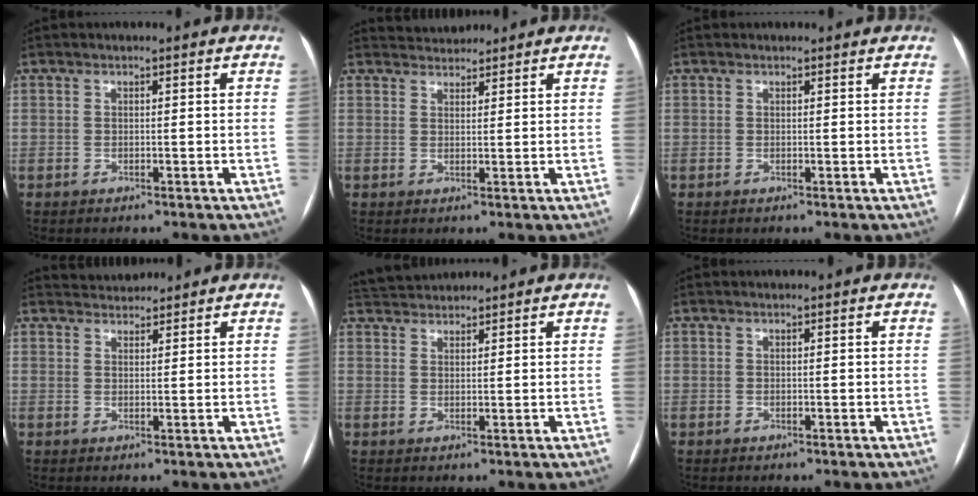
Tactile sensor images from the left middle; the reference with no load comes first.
{"total": 3.1, "force": [3.1, 0.7, -0.1], "torque": [-0.003, 0.022, 0.054]}
{"total": 0.9, "force": [0.9, 0.3, 0.0], "torque": [-0.008, 0.009, 0.010]}
{"total": 3.0, "force": [2.9, 0.7, -0.1], "torque": [-0.003, 0.021, 0.052]}
{"total": 4.8, "force": [4.7, 0.7, 0.6], "torque": [-0.017, 0.033, 0.087]}
{"total": 0.0}